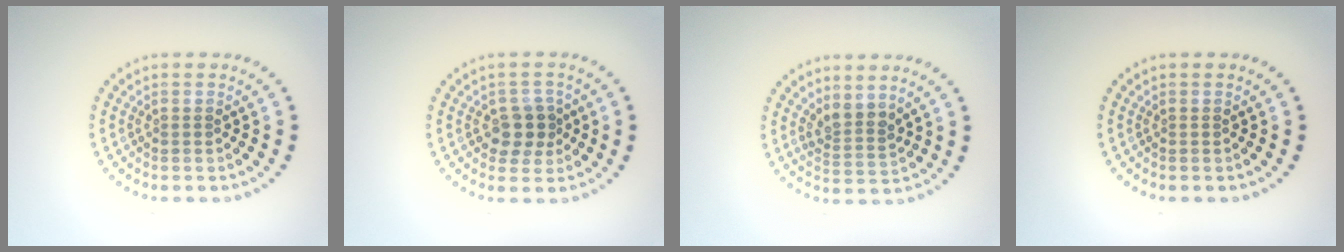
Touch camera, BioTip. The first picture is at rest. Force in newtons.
{"total": 2.8, "press": 2.6, "slide": 1.0}
{"total": 2.3, "press": 1.7, "slide": 1.5}
{"total": 0.0}